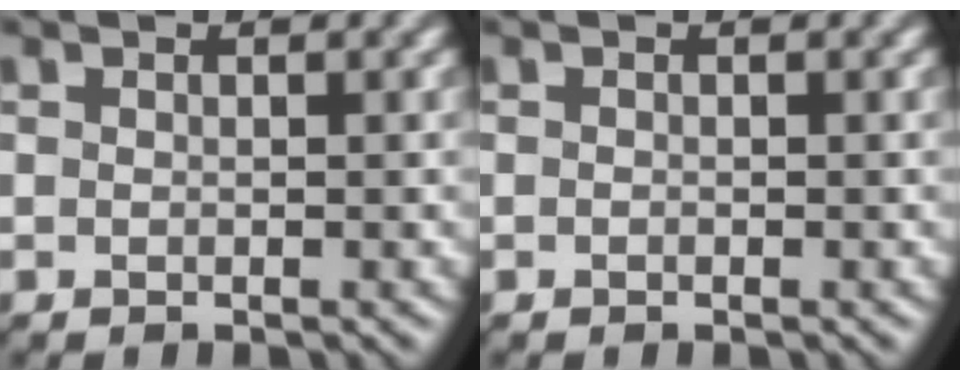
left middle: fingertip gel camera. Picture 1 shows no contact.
{"total": 0.0}